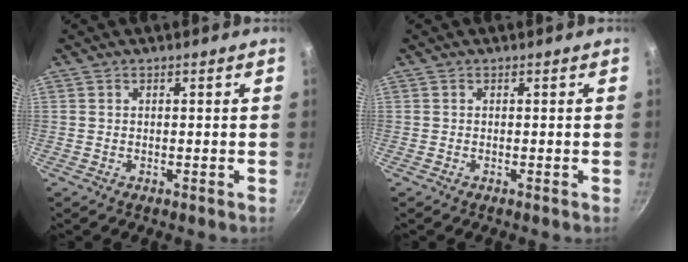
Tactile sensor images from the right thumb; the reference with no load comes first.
{"total": 0.0}